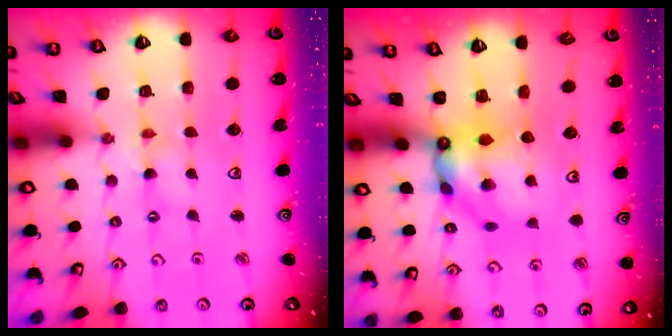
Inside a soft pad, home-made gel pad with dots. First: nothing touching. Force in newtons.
{"total": 9.7, "press": 9.6, "slide": 0.9}